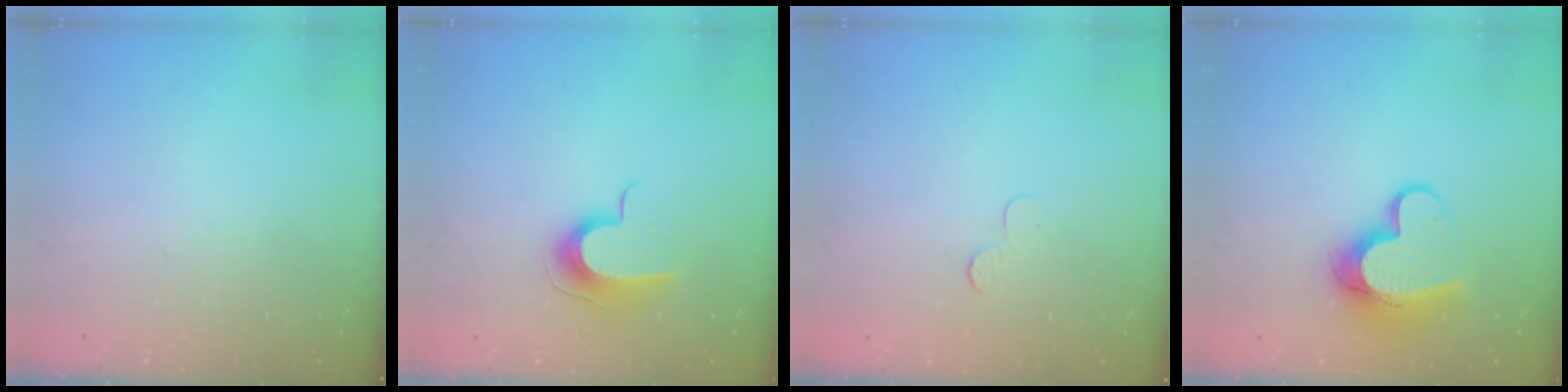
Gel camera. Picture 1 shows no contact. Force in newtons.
{"total": 9.0, "press": 9.0, "slide": 0.5}
{"total": 2.3, "press": 2.3, "slide": 0.2}
{"total": 12.6, "press": 12.6, "slide": 1.2}